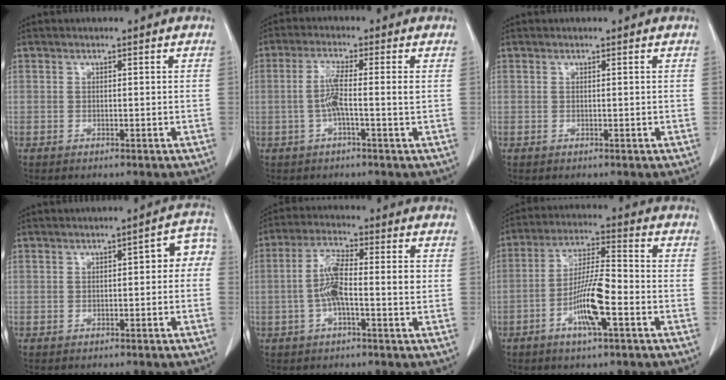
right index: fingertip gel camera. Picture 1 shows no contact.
{"total": 4.5, "force": [-0.5, -0.1, 4.5], "torque": [-0.089, 0.009, -0.011]}
{"total": 0.0}
{"total": 5.0, "force": [0.1, 2.1, 4.5], "torque": [-0.050, 0.032, -0.004]}
{"total": 7.6, "force": [-0.6, 1.7, 7.4], "torque": [-0.147, 0.015, -0.018]}
{"total": 9.9, "force": [-3.7, 1.3, 9.0], "torque": [-0.176, 0.001, -0.071]}